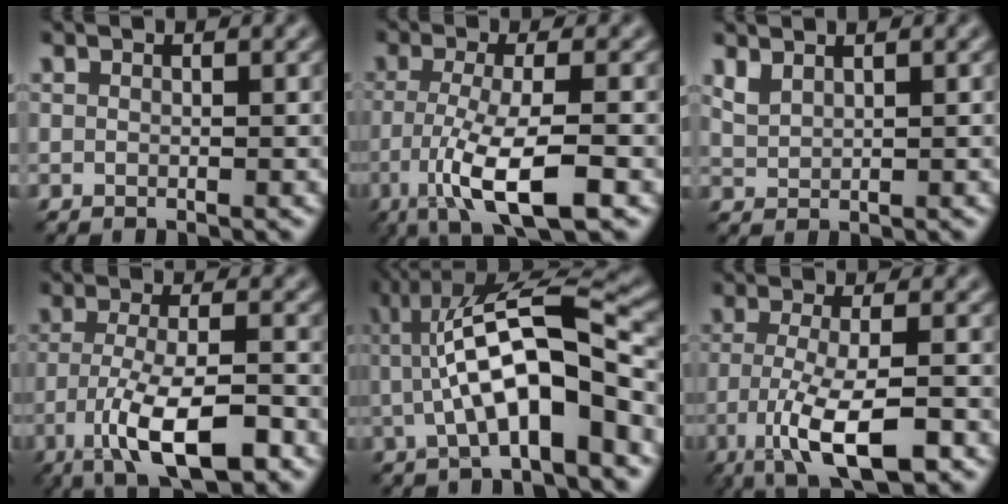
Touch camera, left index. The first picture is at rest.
{"total": 7.1, "force": [-3.1, 1.4, 6.3], "torque": [-0.117, -0.005, -0.059]}
{"total": 1.5, "force": [1.3, 0.3, 0.7], "torque": [-0.024, 0.001, 0.033]}
{"total": 8.1, "force": [-4.0, 2.2, 6.7], "torque": [-0.123, -0.002, -0.072]}
{"total": 10.5, "force": [-0.4, 2.9, 10.0], "torque": [-0.163, 0.023, -0.009]}
{"total": 7.2, "force": [-3.2, 1.8, 6.2], "torque": [-0.115, -0.003, -0.057]}